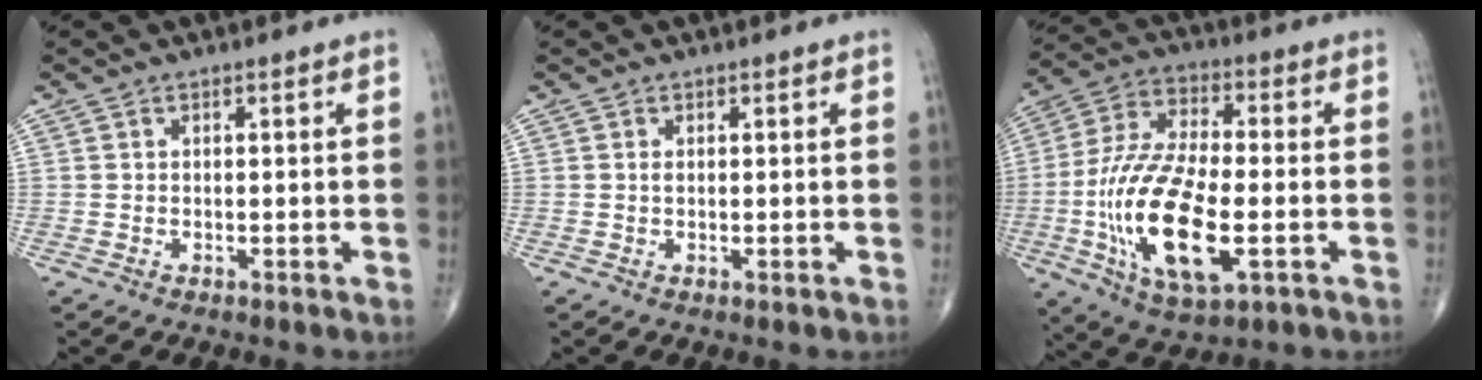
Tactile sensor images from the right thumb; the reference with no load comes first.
{"total": 0.6, "force": [0.1, 0.2, 0.6], "torque": [-0.015, -0.003, 0.003]}
{"total": 20.3, "force": [-4.7, 8.2, 18.0], "torque": [-0.365, 0.007, -0.077]}